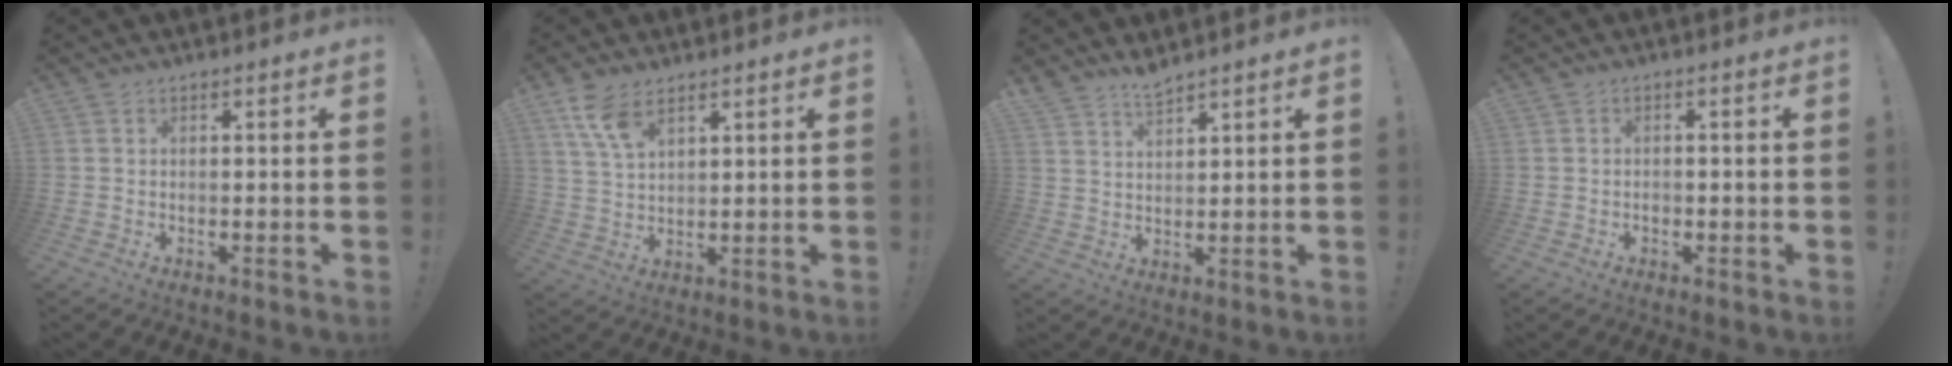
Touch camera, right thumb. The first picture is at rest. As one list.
[{"total": 8.2, "force": [5.2, 3.8, 5.0], "torque": [-0.093, -0.023, 0.101]}, {"total": 4.1, "force": [4.0, 0.4, 1.1], "torque": [-0.024, -0.026, 0.073]}, {"total": 1.2, "force": [-0.9, 0.6, 0.5], "torque": [-0.011, 0.003, -0.015]}]